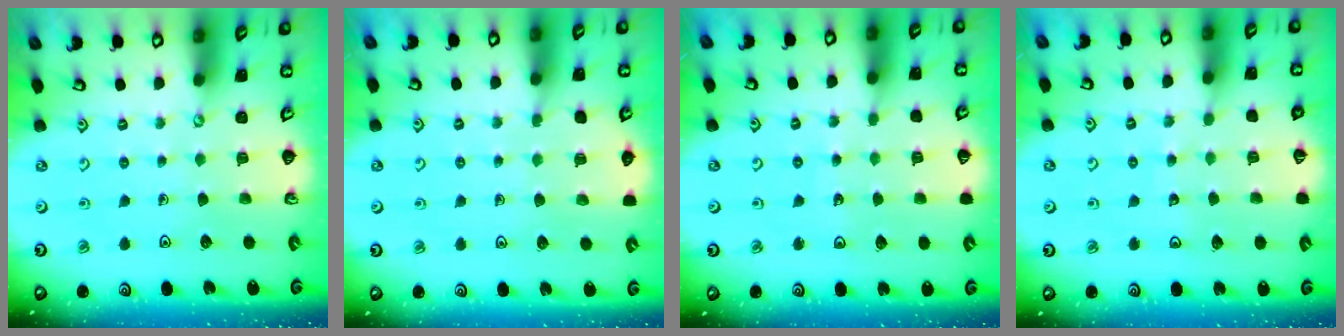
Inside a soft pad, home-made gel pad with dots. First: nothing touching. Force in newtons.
{"total": 5.6, "press": 5.3, "slide": 1.9}
{"total": 4.3, "press": 4.3, "slide": 0.5}
{"total": 5.9, "press": 5.9, "slide": 0.8}